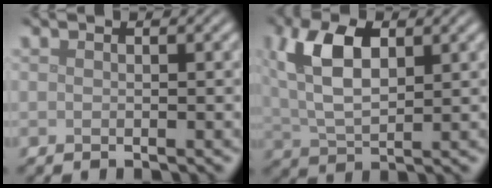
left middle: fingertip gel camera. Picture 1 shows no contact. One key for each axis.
{"total": 7.1, "fx": 2.5, "fy": 3.6, "fz": 5.6, "tx": -0.119, "ty": 0.010, "tz": 0.045}